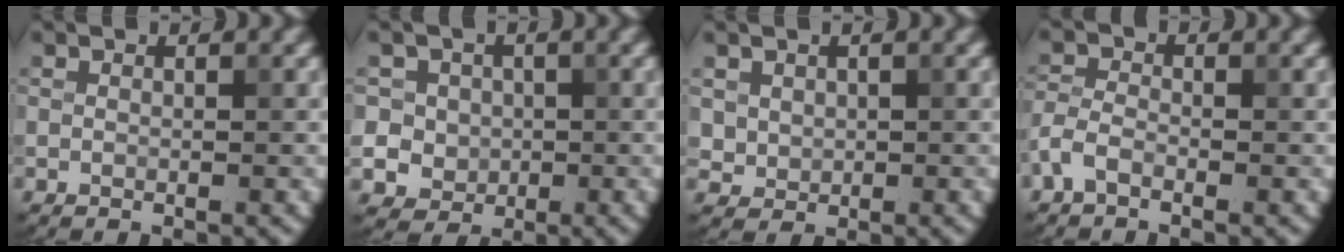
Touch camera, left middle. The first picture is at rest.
{"total": 5.6, "force": [0.8, 5.3, 1.7], "torque": [-0.039, 0.026, 0.002]}
{"total": 1.5, "force": [0.5, 1.4, 0.4], "torque": [-0.009, -0.007, 0.019]}
{"total": 2.1, "force": [-1.5, 0.9, 1.2], "torque": [-0.029, 0.005, -0.041]}